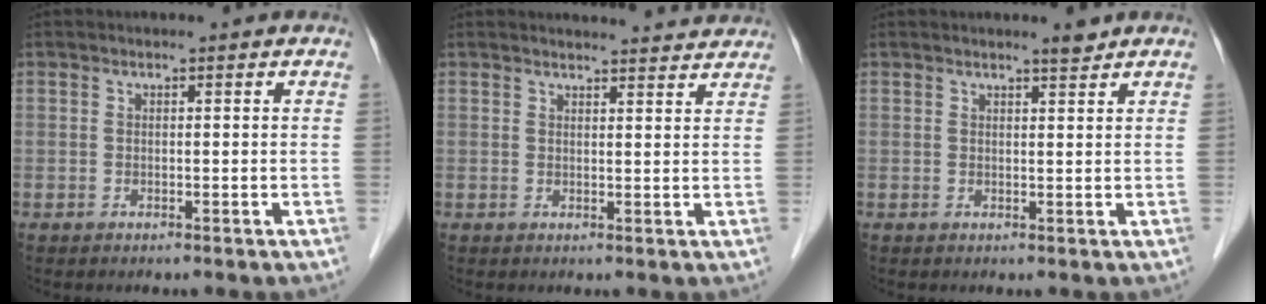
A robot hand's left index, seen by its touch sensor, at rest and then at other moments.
{"total": 7.4, "force": [7.2, 0.9, 1.1], "torque": [-0.007, 0.006, 0.068]}
{"total": 1.6, "force": [1.5, 0.0, 0.7], "torque": [-0.014, -0.005, 0.024]}